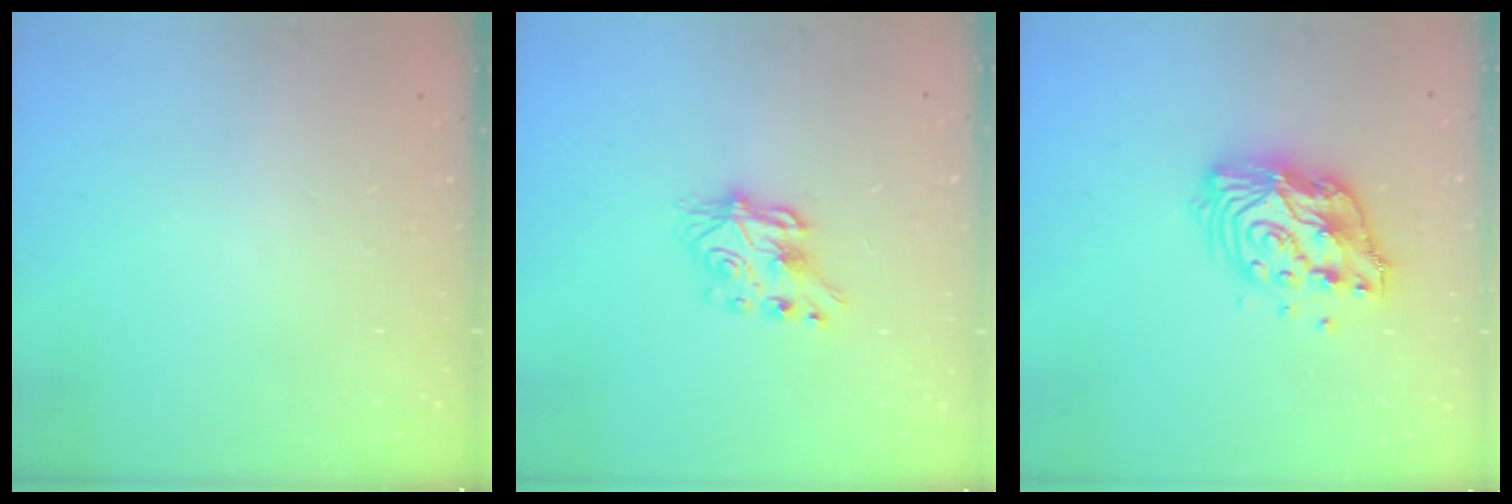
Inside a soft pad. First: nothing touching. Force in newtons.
{"total": 6.9, "press": 6.9, "slide": 0.3}
{"total": 12.4, "press": 12.3, "slide": 1.1}